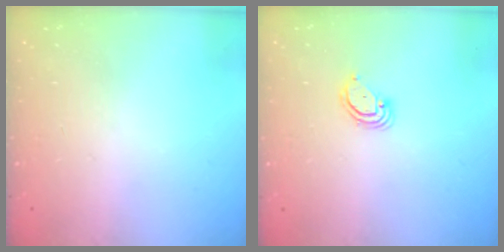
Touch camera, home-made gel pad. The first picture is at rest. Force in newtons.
{"total": 3.6, "press": 3.6, "slide": 0.3}